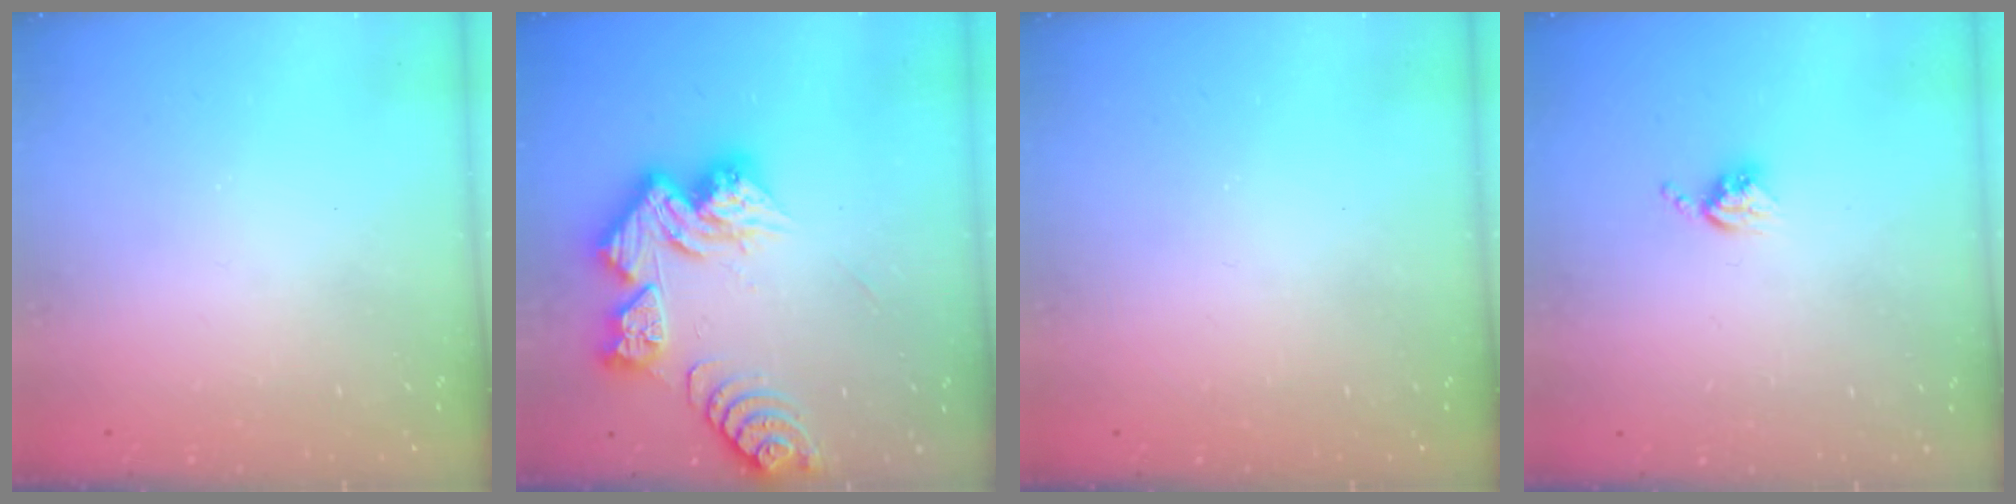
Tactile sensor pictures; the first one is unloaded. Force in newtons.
{"total": 16.4, "press": 16.4, "slide": 1.5}
{"total": 0.0}
{"total": 3.8, "press": 3.8, "slide": 0.5}